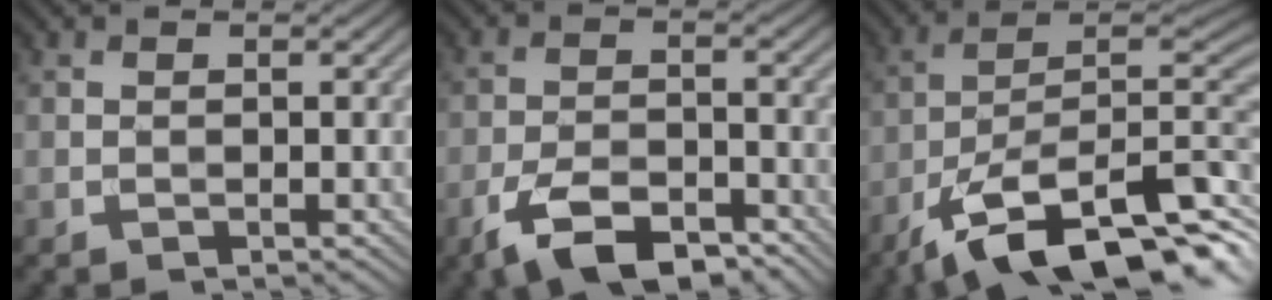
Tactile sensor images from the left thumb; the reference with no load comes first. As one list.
[{"total": 8.7, "force": [-5.9, 3.5, 5.4], "torque": [-0.095, -0.002, -0.112]}, {"total": 17.9, "force": [-10.7, 7.0, 12.5], "torque": [-0.195, -0.022, -0.184]}]